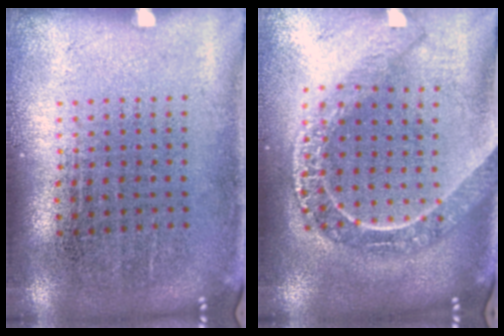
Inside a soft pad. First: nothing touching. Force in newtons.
{"total": 2.1, "press": 1.8, "slide": 1.0}